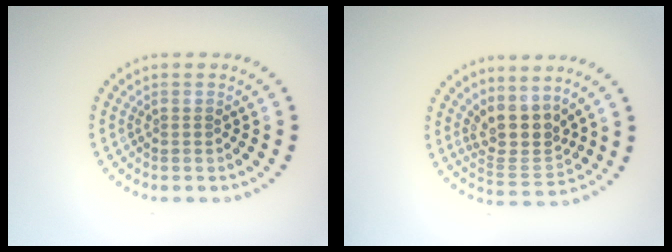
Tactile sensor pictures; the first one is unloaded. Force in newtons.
{"total": 3.8, "press": 3.0, "slide": 2.4}